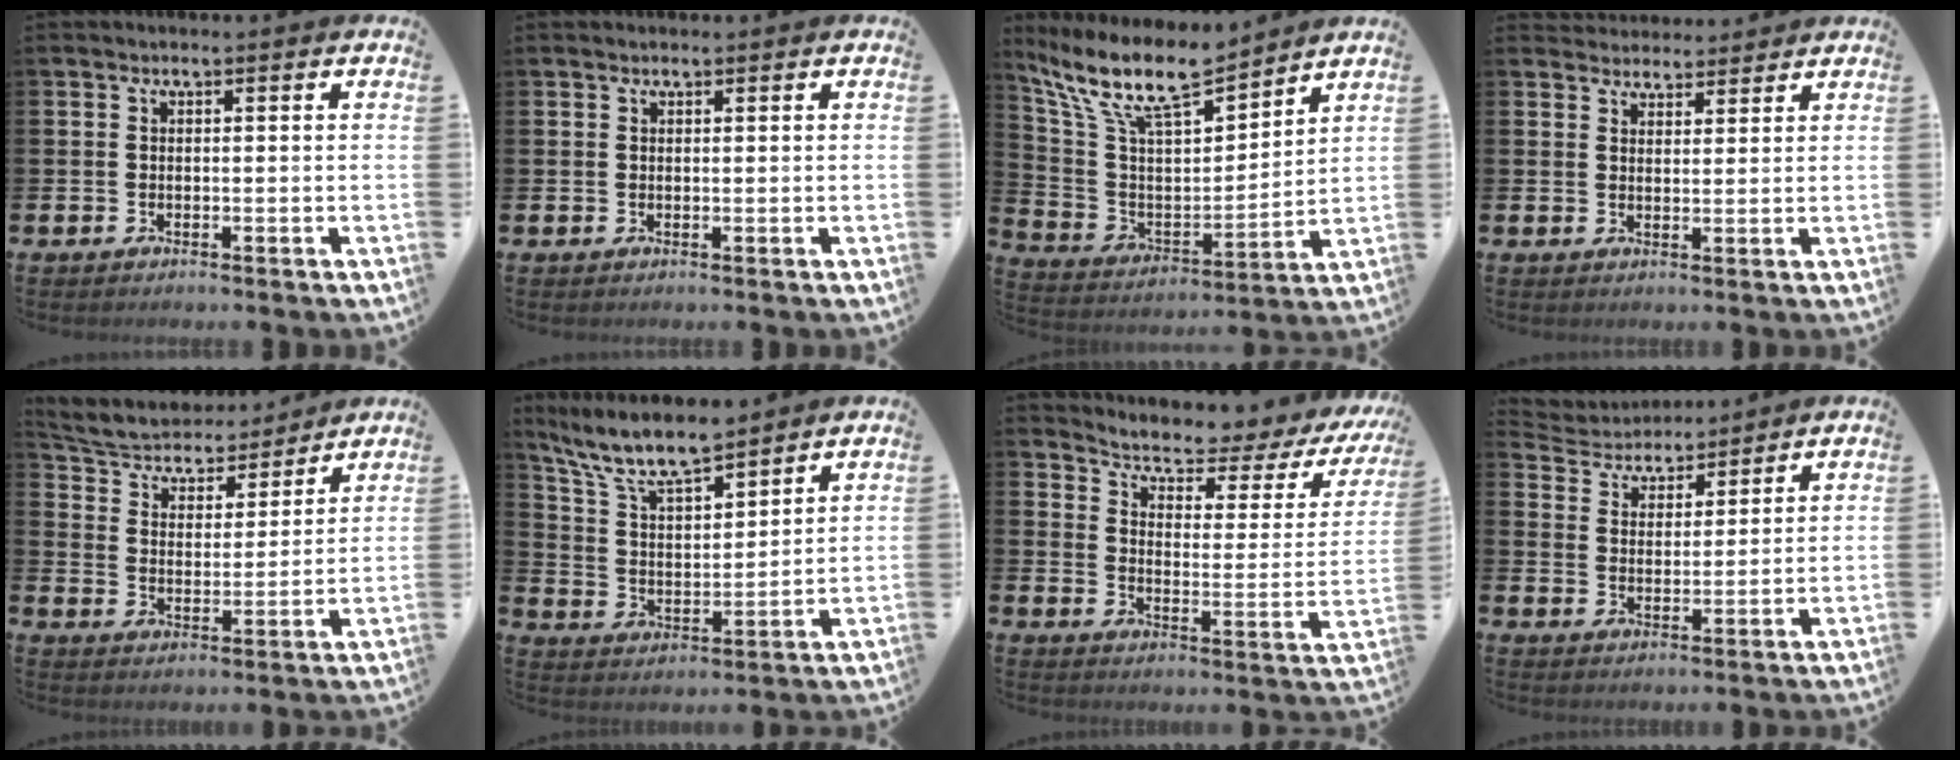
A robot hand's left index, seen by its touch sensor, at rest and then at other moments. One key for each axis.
{"total": 0.6, "fx": 0.5, "fy": 0.1, "fz": 0.1, "tx": -0.003, "ty": 0.002, "tz": 0.010}
{"total": 12.1, "fx": 10.2, "fy": 2.9, "fz": 5.9, "tx": -0.161, "ty": -0.054, "tz": 0.181}
{"total": 3.3, "fx": 3.2, "fy": 0.9, "fz": -0.3, "tx": 0.003, "ty": -0.017, "tz": 0.058}
{"total": 5.8, "fx": 5.6, "fy": 1.6, "fz": 0.7, "tx": -0.045, "ty": -0.046, "tz": 0.093}
{"total": 8.9, "fx": 7.9, "fy": 1.7, "fz": 3.7, "tx": -0.107, "ty": -0.038, "tz": 0.143}
{"total": 5.0, "fx": 4.5, "fy": 1.1, "fz": 1.9, "tx": -0.061, "ty": -0.040, "tz": 0.068}
{"total": 4.3, "fx": 4.2, "fy": 1.0, "fz": -0.5, "tx": -0.012, "ty": -0.032, "tz": 0.071}